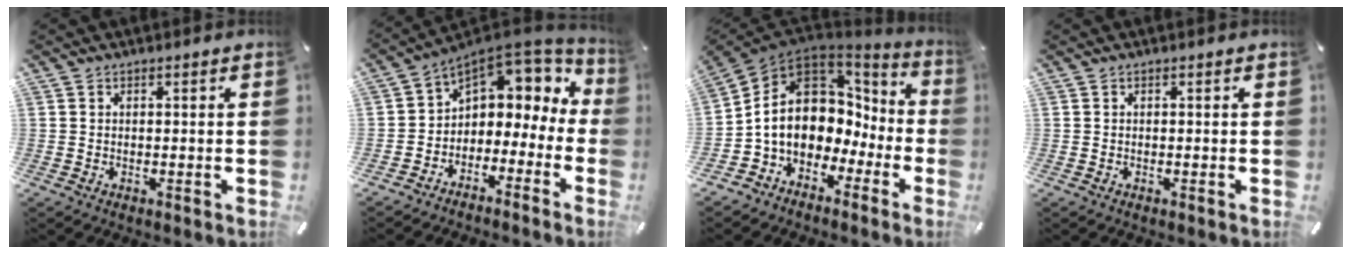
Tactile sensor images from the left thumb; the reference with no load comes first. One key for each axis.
{"total": 4.8, "fx": 1.3, "fy": 4.4, "fz": 1.5, "tx": -0.034, "ty": -0.029, "tz": 0.026}
{"total": 12.9, "fx": 0.7, "fy": 10.4, "fz": 7.6, "tx": -0.170, "ty": -0.015, "tz": 0.010}
{"total": 0.0}